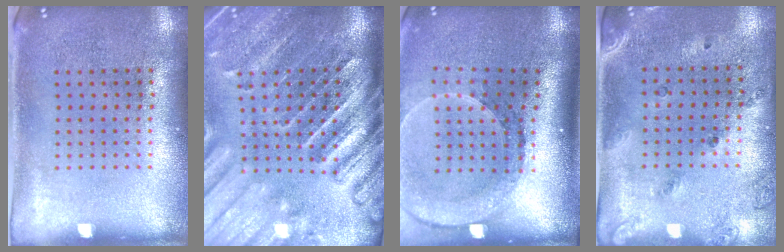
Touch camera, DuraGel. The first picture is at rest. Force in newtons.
{"total": 4.2, "press": 3.5, "slide": 2.3}
{"total": 2.7, "press": 2.0, "slide": 1.8}
{"total": 1.6, "press": 1.1, "slide": 1.1}